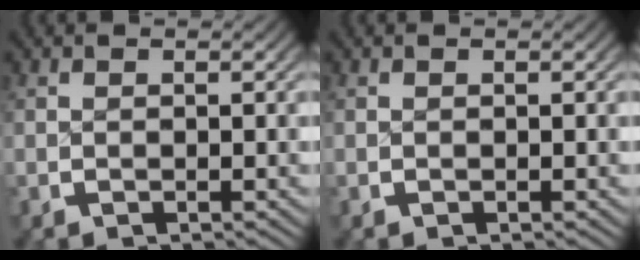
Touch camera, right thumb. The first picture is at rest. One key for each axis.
{"total": 0.0}